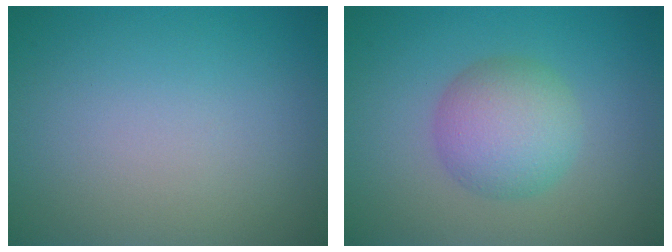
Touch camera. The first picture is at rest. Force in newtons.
{"total": 4.6, "press": 4.5, "slide": 0.3}